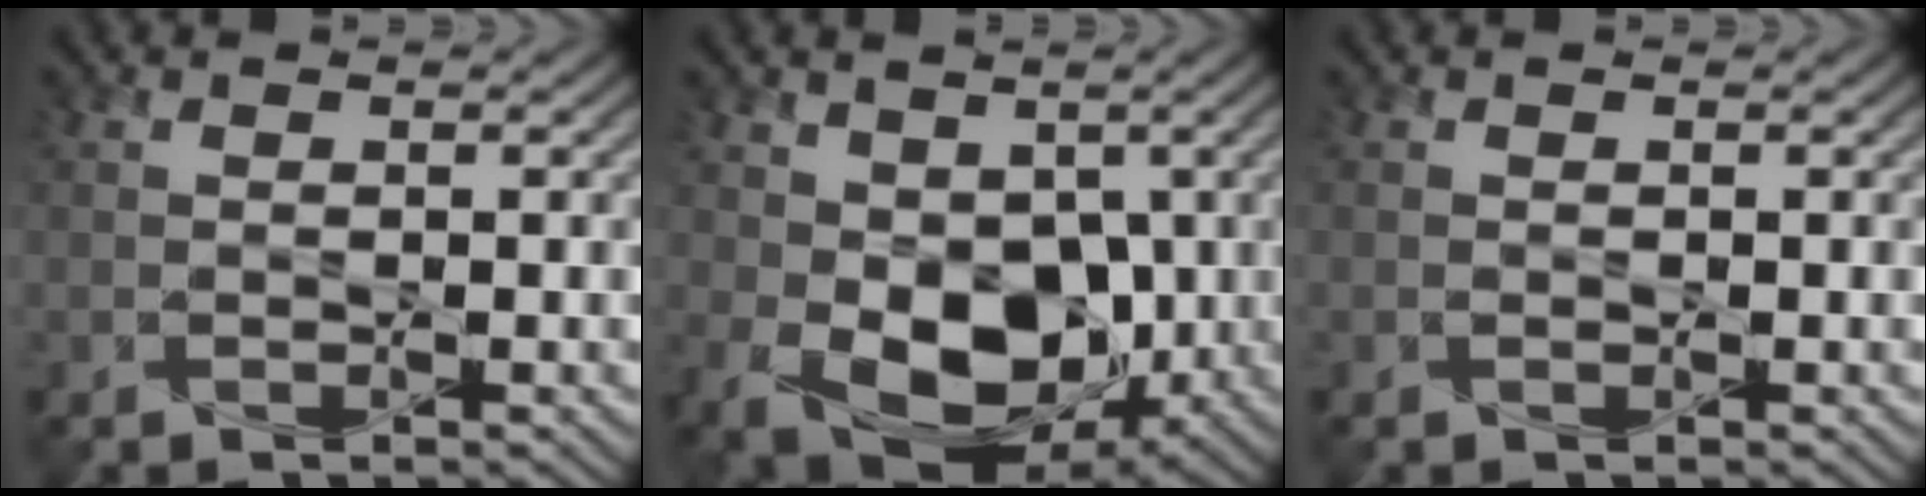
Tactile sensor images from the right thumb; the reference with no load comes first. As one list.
[{"total": 10.7, "force": [-0.7, 7.5, 7.5], "torque": [-0.149, -0.031, -0.009]}, {"total": 0.0}]